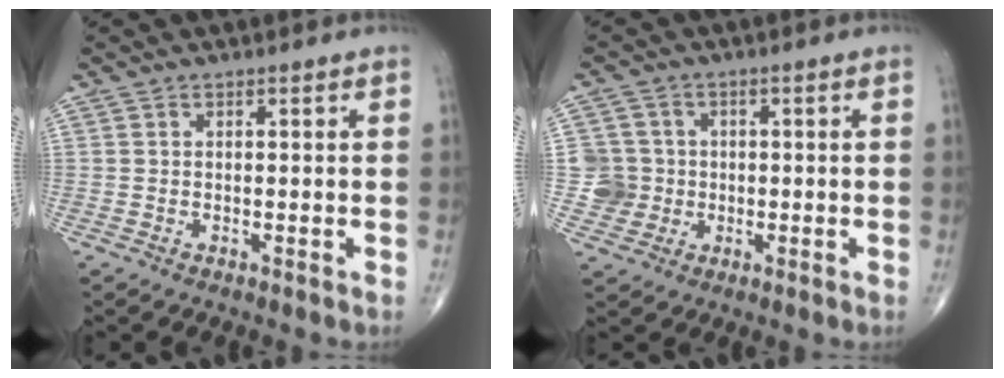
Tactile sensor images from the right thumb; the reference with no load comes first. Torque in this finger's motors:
{"motor_torque": [0.00, 0.00, 0.09, 0.06, 0.01]}